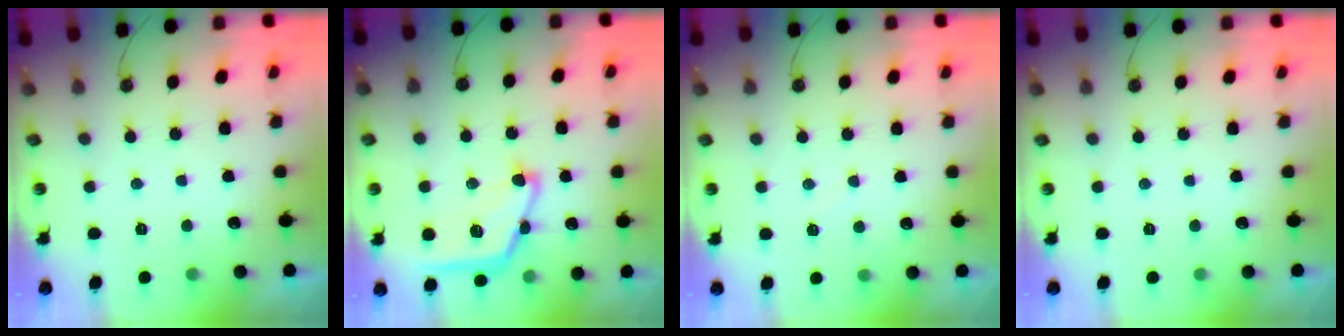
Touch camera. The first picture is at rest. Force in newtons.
{"total": 15.9, "press": 15.9, "slide": 0.5}
{"total": 2.9, "press": 2.9, "slide": 0.3}
{"total": 0.0}